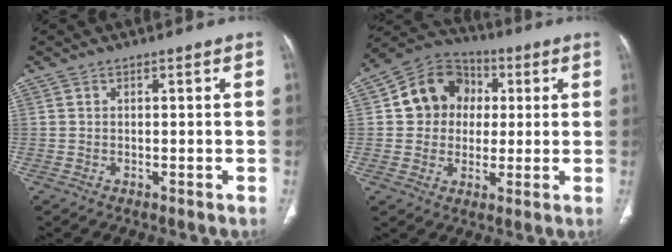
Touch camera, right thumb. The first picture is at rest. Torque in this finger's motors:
{"motor_torque": [0.24, 0.30, -0.09, 0.15, 0.09]}